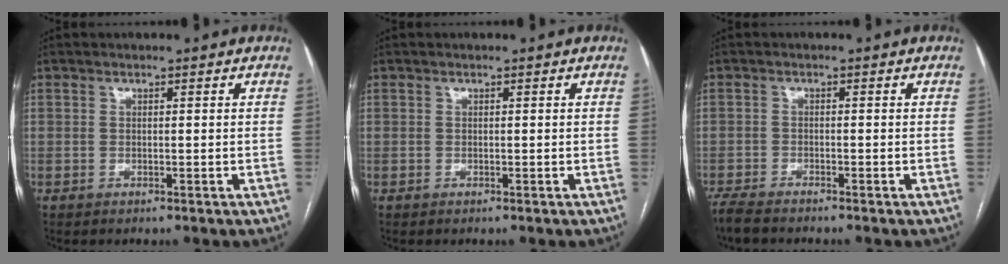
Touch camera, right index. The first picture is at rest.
{"total": 0.0}
{"total": 3.7, "force": [-3.3, 0.4, 1.6], "torque": [-0.032, -0.014, -0.059]}